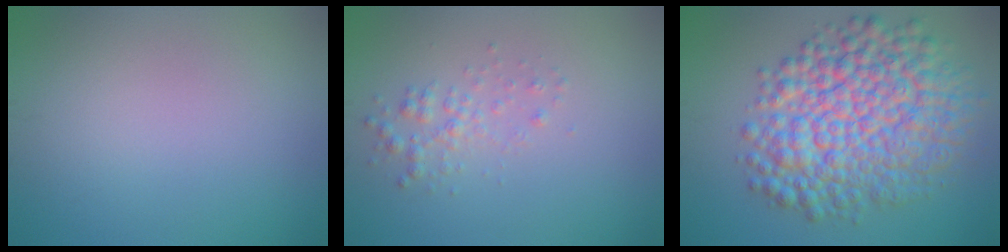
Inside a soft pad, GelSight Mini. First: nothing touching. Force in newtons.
{"total": 1.6, "press": 1.6, "slide": 0.0}
{"total": 10.9, "press": 10.9, "slide": 0.2}